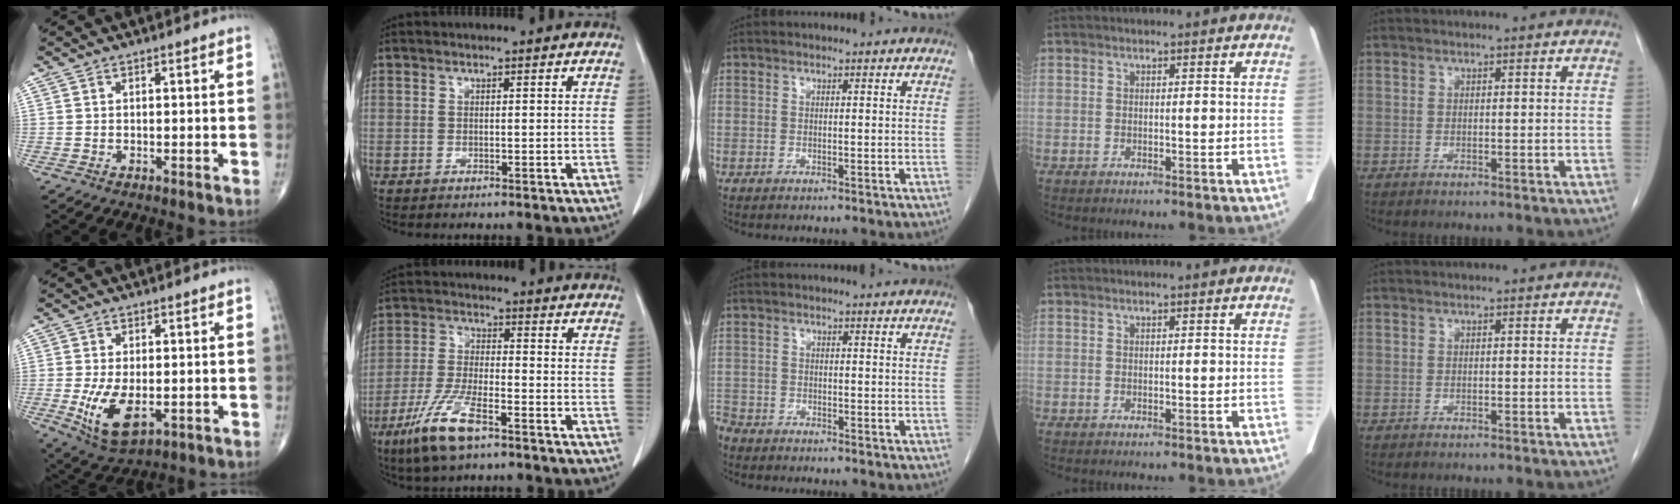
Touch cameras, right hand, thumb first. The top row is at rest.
{"thumb": {"total": 9.5, "force": [-1.9, 4.9, 7.9], "torque": [-0.148, -0.017, -0.021]}, "index": {"total": 9.9, "force": [-6.1, 2.1, 7.5], "torque": [-0.158, -0.019, -0.114]}, "middle": {"total": 3.6, "force": [-3.4, 1.1, 0.4], "torque": [-0.005, -0.006, -0.066]}}